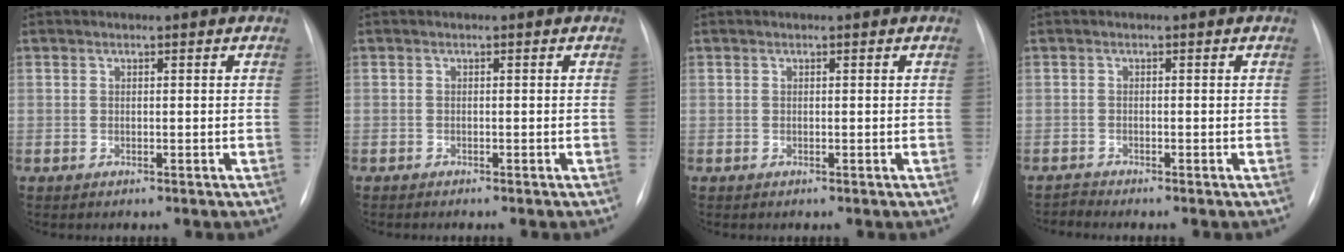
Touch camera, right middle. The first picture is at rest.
{"total": 1.1, "force": [-0.9, 0.1, 0.5], "torque": [-0.005, -0.002, -0.011]}
{"total": 0.0}
{"total": 1.1, "force": [-0.9, -0.5, -0.4], "torque": [0.008, -0.010, -0.016]}